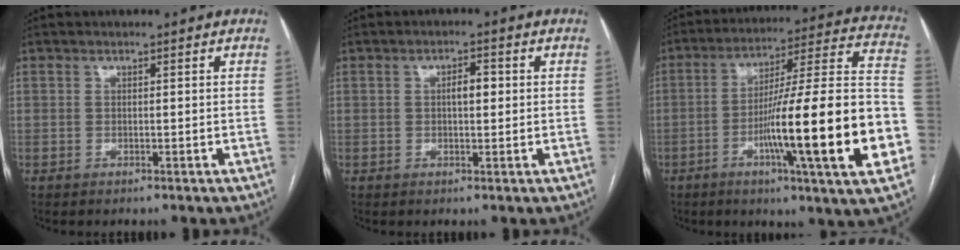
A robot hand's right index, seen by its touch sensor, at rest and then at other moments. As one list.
[{"total": 2.6, "force": [0.3, 1.0, 2.4], "torque": [-0.039, 0.006, 0.003]}, {"total": 25.3, "force": [-7.1, 0.4, 24.2], "torque": [-0.311, -0.002, -0.117]}]